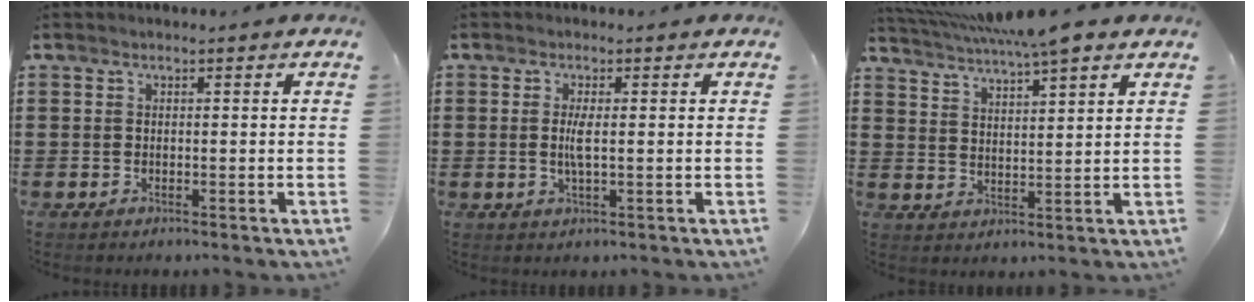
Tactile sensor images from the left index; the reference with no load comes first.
{"total": 2.7, "force": [0.0, 0.4, 2.7], "torque": [-0.060, -0.005, -0.004]}
{"total": 6.0, "force": [5.1, 0.4, 3.1], "torque": [-0.075, -0.014, 0.091]}